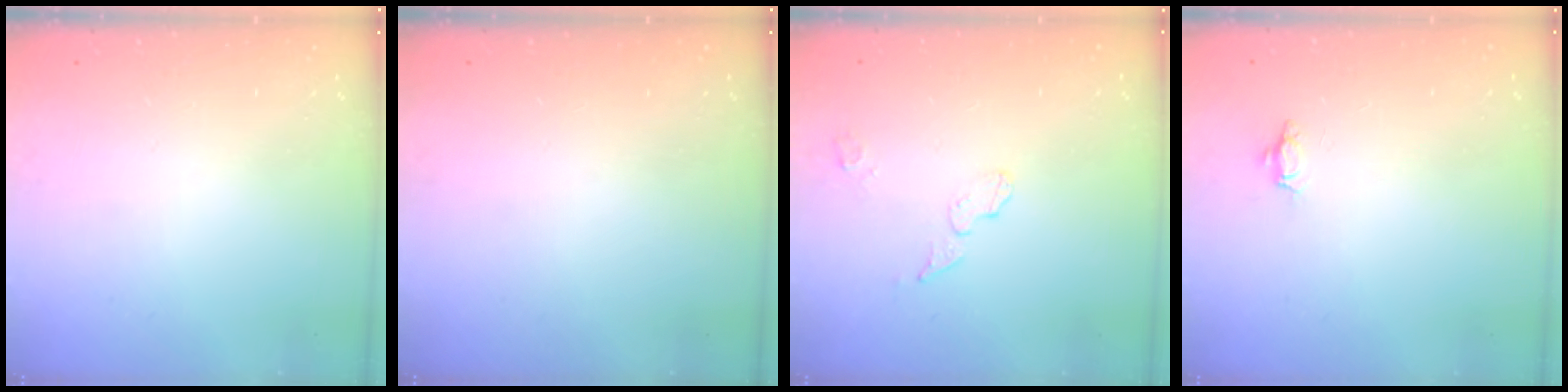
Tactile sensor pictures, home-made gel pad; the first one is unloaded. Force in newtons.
{"total": 0.0}
{"total": 4.5, "press": 4.5, "slide": 0.2}
{"total": 3.4, "press": 3.3, "slide": 0.5}